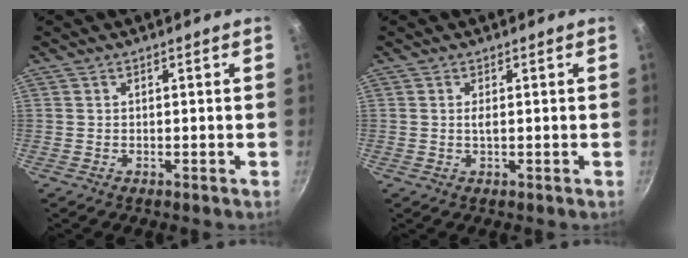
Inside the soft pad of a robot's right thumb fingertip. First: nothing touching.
{"total": 1.3, "force": [0.1, 0.4, 1.2], "torque": [-0.025, -0.001, 0.002]}